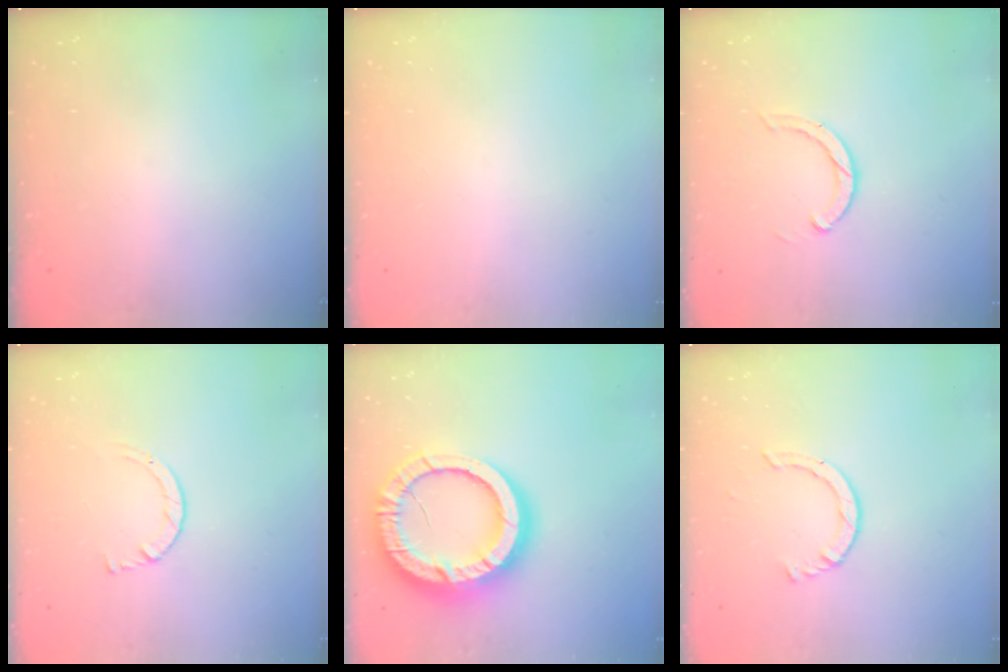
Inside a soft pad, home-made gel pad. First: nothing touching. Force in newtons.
{"total": 0.0}
{"total": 2.9, "press": 2.9, "slide": 0.4}
{"total": 2.7, "press": 2.7, "slide": 0.3}
{"total": 22.5, "press": 22.4, "slide": 2.0}
{"total": 2.3, "press": 2.3, "slide": 0.2}